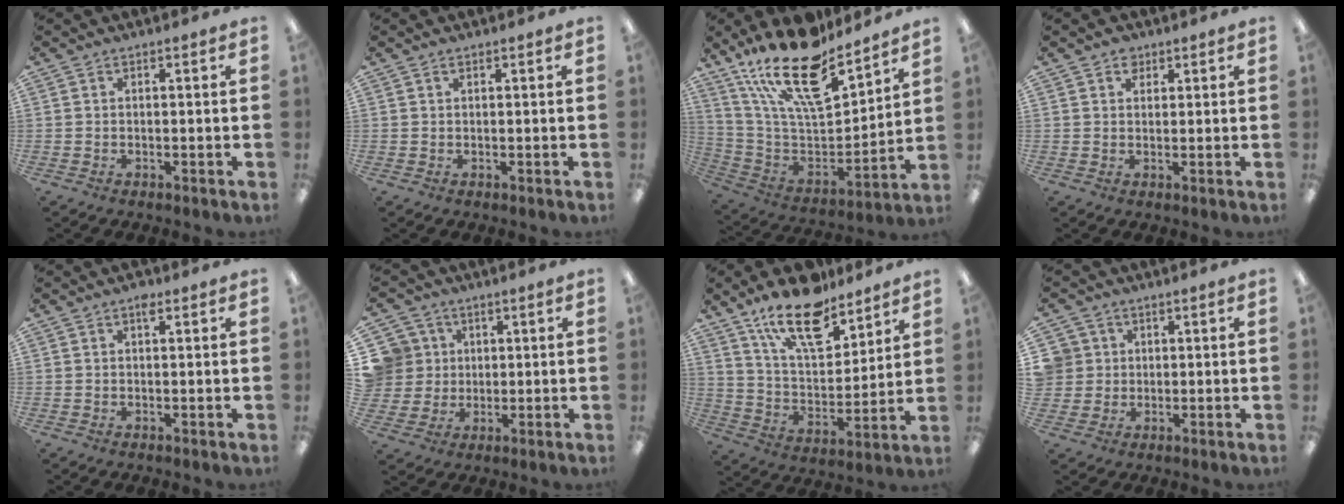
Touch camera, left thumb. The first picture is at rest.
{"total": 0.6, "force": [0.4, 0.2, 0.4], "torque": [-0.008, 0.003, 0.007]}
{"total": 22.9, "force": [16.9, 7.9, 13.3], "torque": [-0.234, -0.113, 0.295]}
{"total": 2.8, "force": [2.0, 1.8, 0.9], "torque": [-0.004, -0.004, 0.033]}
{"total": 1.7, "force": [0.9, 0.7, 1.2], "torque": [-0.010, -0.002, 0.012]}
{"total": 8.6, "force": [2.6, 8.1, 0.5], "torque": [-0.038, -0.005, 0.056]}
{"total": 17.9, "force": [13.3, 7.4, 9.5], "torque": [-0.164, -0.075, 0.232]}
{"total": 5.2, "force": [1.4, 5.0, 0.2], "torque": [-0.015, 0.008, 0.029]}